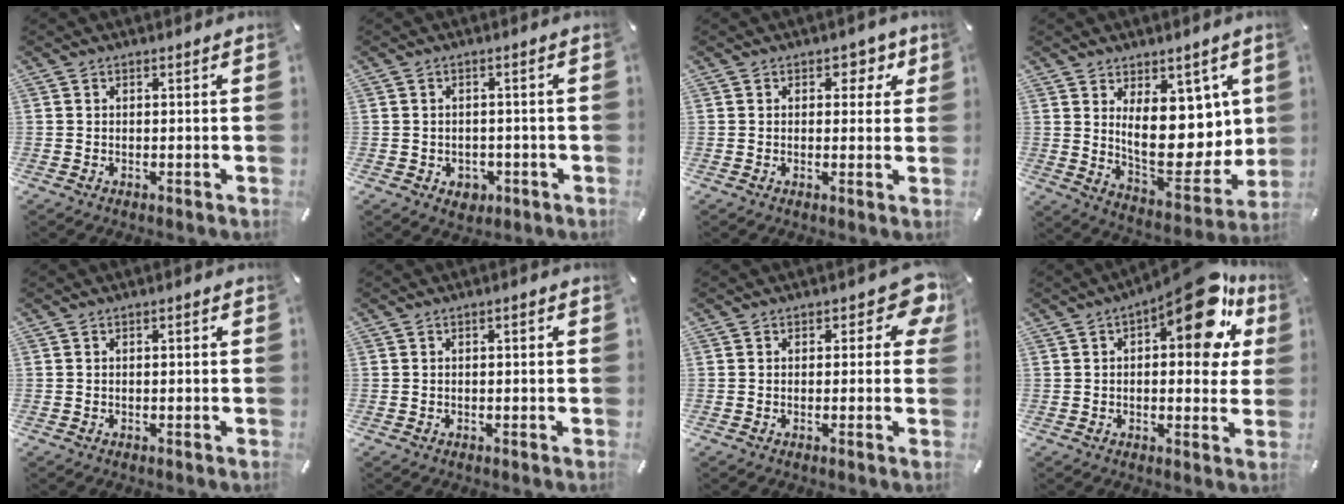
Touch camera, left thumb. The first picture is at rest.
{"total": 3.5, "force": [-1.1, 3.0, 1.4], "torque": [-0.016, 0.001, -0.020]}
{"total": 4.5, "force": [1.9, 3.2, 2.5], "torque": [-0.009, -0.008, 0.023]}
{"total": 16.4, "force": [5.0, 10.4, 11.8], "torque": [-0.154, -0.067, 0.094]}
{"total": 0.8, "force": [-0.2, 0.2, 0.7], "torque": [-0.014, 0.000, -0.003]}
{"total": 1.0, "force": [-0.2, 0.3, 1.0], "torque": [-0.018, 0.002, -0.004]}
{"total": 6.7, "force": [2.8, 3.6, 4.9], "torque": [-0.051, -0.010, 0.042]}
{"total": 17.3, "force": [8.2, 7.1, 13.5], "torque": [-0.171, -0.050, 0.127]}